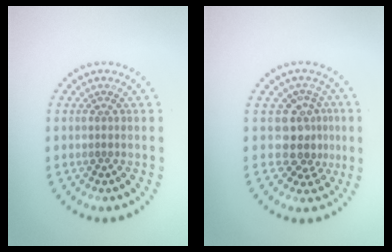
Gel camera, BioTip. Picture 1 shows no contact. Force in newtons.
{"total": 3.2, "press": 2.5, "slide": 1.9}